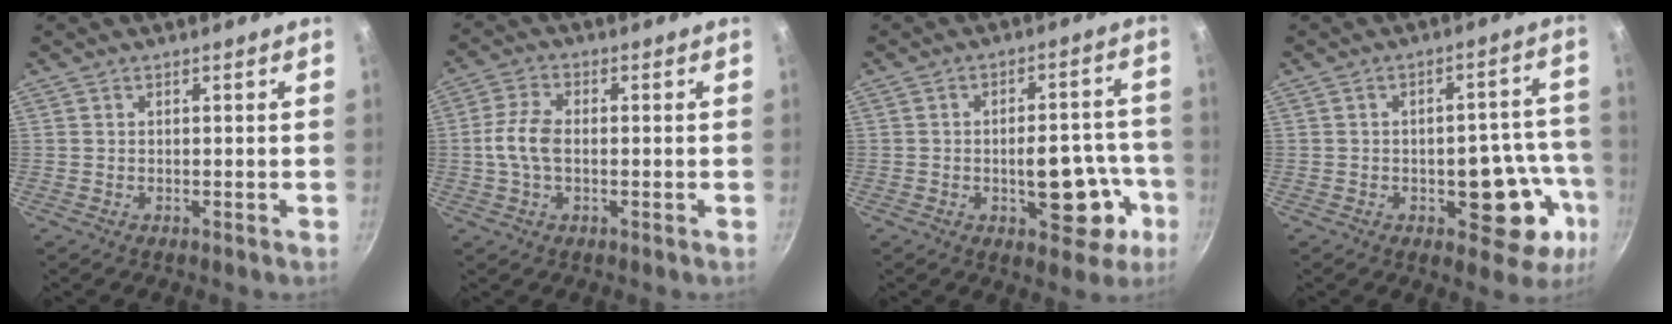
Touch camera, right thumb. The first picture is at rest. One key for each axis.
{"total": 6.5, "fx": -0.4, "fy": 3.6, "fz": 5.3, "tx": -0.112, "ty": 0.015, "tz": -0.014}
{"total": 12.9, "fx": -4.1, "fy": 6.5, "fz": 10.4, "tx": -0.087, "ty": 0.035, "tz": -0.051}
{"total": 14.1, "fx": -4.6, "fy": 7.6, "fz": 11.0, "tx": -0.067, "ty": 0.034, "tz": -0.055}